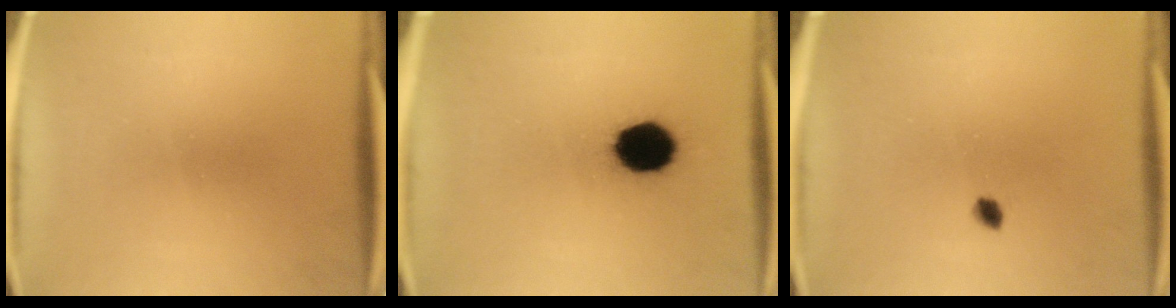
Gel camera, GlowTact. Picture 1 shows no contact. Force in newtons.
{"total": 11.9}
{"total": 1.5}